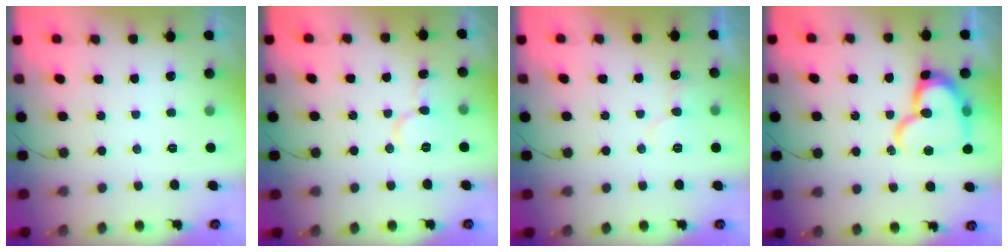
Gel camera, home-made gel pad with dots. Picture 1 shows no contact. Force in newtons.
{"total": 6.9, "press": 6.9, "slide": 0.9}
{"total": 7.4, "press": 7.4, "slide": 0.5}
{"total": 17.0, "press": 17.0, "slide": 1.4}